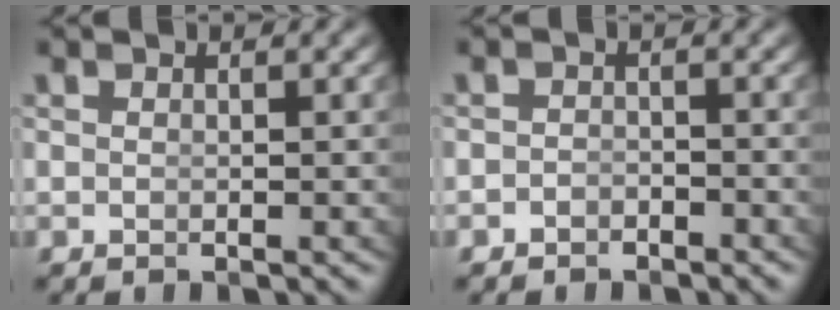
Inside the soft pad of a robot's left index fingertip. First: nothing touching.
{"total": 1.7, "force": [-1.6, 0.4, -0.2], "torque": [0.004, -0.014, -0.022]}